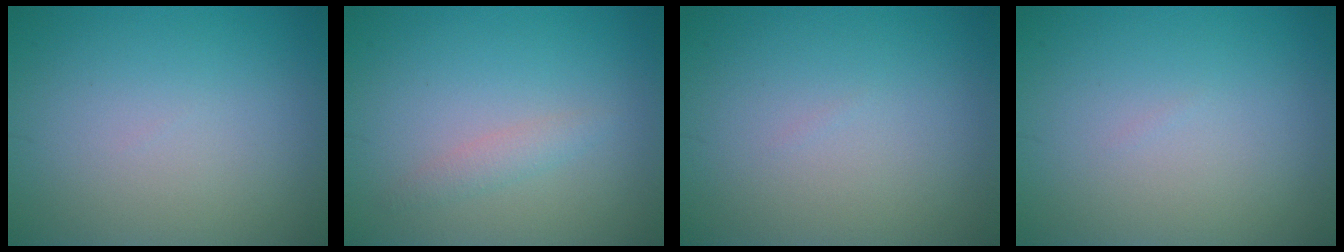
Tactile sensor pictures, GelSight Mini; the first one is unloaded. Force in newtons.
{"total": 1.3, "press": 1.3, "slide": 0.0}
{"total": 0.0}
{"total": 0.0}